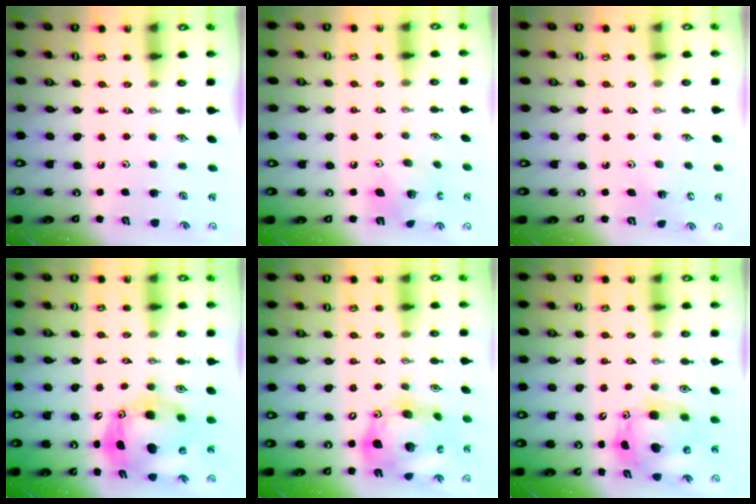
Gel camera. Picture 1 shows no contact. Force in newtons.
{"total": 9.2, "press": 9.2, "slide": 0.5}
{"total": 2.3, "press": 2.3, "slide": 0.1}
{"total": 15.5, "press": 15.3, "slide": 2.8}
{"total": 20.6, "press": 20.4, "slide": 2.8}
{"total": 12.5, "press": 12.2, "slide": 2.4}